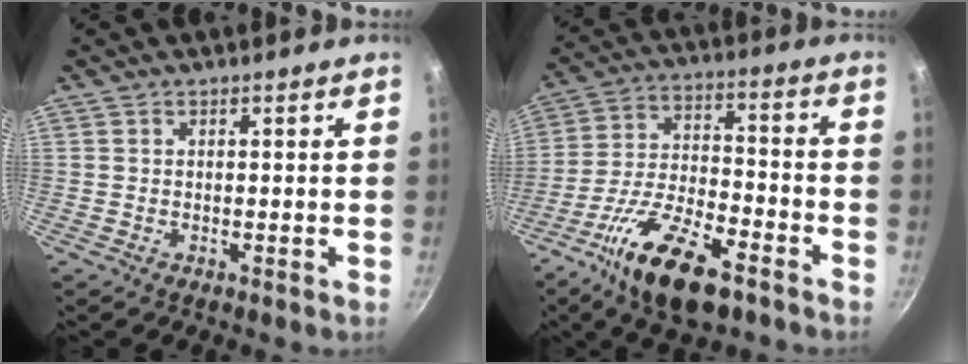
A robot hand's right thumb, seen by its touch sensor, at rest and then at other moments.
{"total": 17.0, "force": [-10.0, 6.6, 12.0], "torque": [-0.213, 0.043, -0.188]}